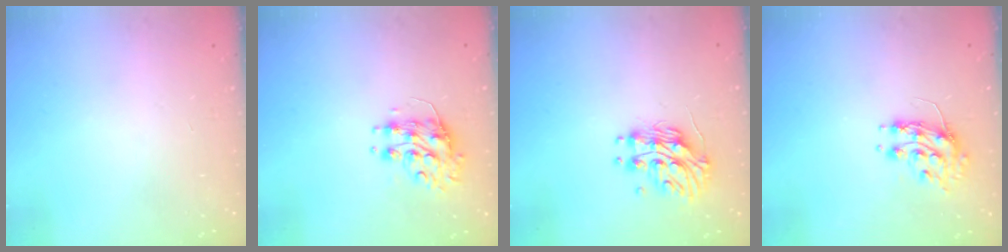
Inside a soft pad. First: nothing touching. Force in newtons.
{"total": 8.5, "press": 8.5, "slide": 0.2}
{"total": 11.8, "press": 11.7, "slide": 0.4}
{"total": 7.9, "press": 7.9, "slide": 0.1}